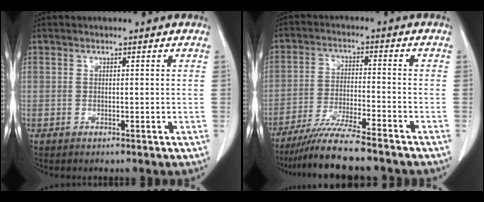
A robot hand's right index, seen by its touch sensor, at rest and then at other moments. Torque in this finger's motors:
{"motor_torque": [1.08, -1.05, 0.24, 0.15]}